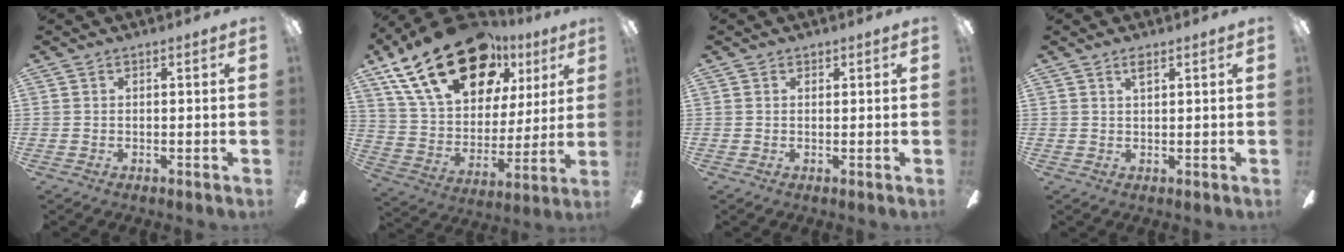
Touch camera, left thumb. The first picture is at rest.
{"total": 26.9, "force": [16.0, 14.7, 15.9], "torque": [-0.278, -0.082, 0.290]}
{"total": 0.8, "force": [0.6, 0.6, 0.1], "torque": [-0.003, 0.003, 0.011]}
{"total": 1.9, "force": [1.3, 0.5, 1.3], "torque": [-0.023, 0.000, 0.021]}